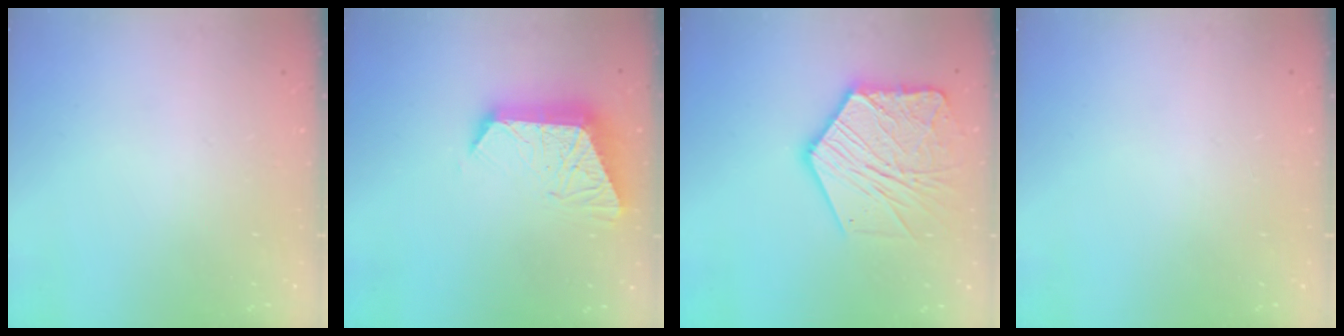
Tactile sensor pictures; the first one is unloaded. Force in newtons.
{"total": 12.4, "press": 12.4, "slide": 1.5}
{"total": 17.1, "press": 17.0, "slide": 1.7}
{"total": 0.0}